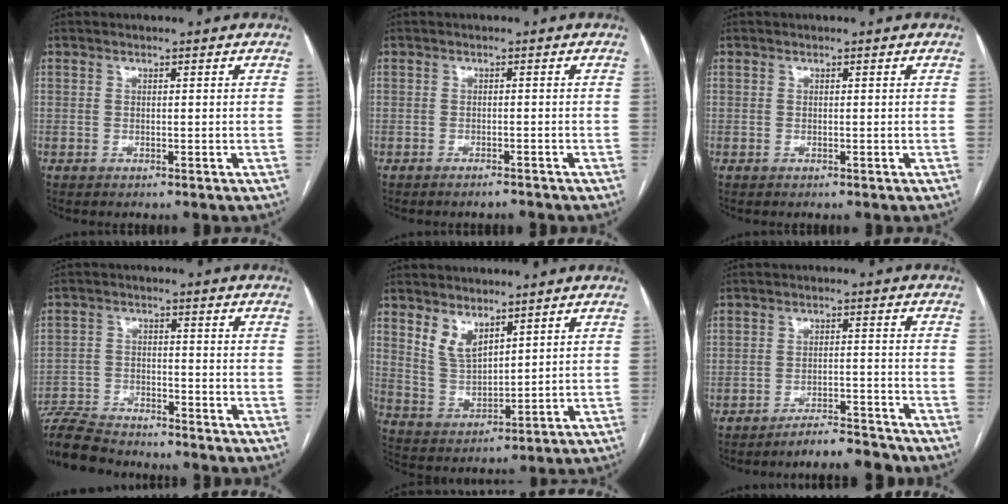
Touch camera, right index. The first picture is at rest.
{"total": 1.5, "force": [-1.5, 0.0, 0.4], "torque": [-0.006, -0.003, -0.018]}
{"total": 0.0}
{"total": 10.8, "force": [-10.2, 1.7, 3.3], "torque": [-0.062, -0.008, -0.174]}
{"total": 5.9, "force": [4.0, 2.8, 3.2], "torque": [-0.068, -0.005, 0.091]}
{"total": 6.1, "force": [-6.0, 0.5, 1.1], "torque": [-0.008, 0.002, -0.097]}